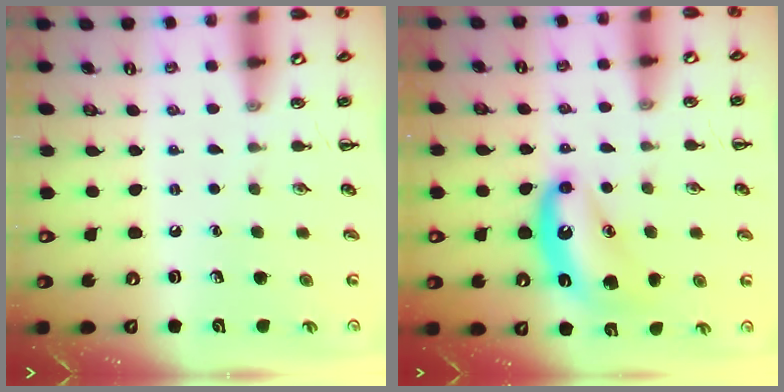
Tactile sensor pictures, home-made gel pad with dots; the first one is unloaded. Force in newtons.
{"total": 11.5, "press": 11.4, "slide": 1.2}